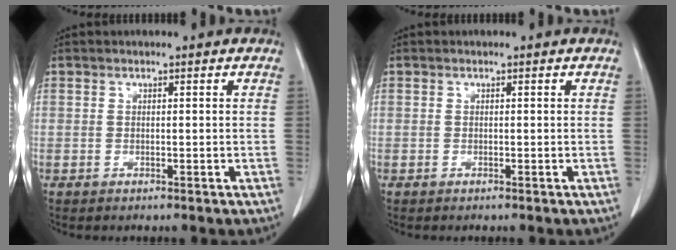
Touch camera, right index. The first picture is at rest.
{"total": 0.0}